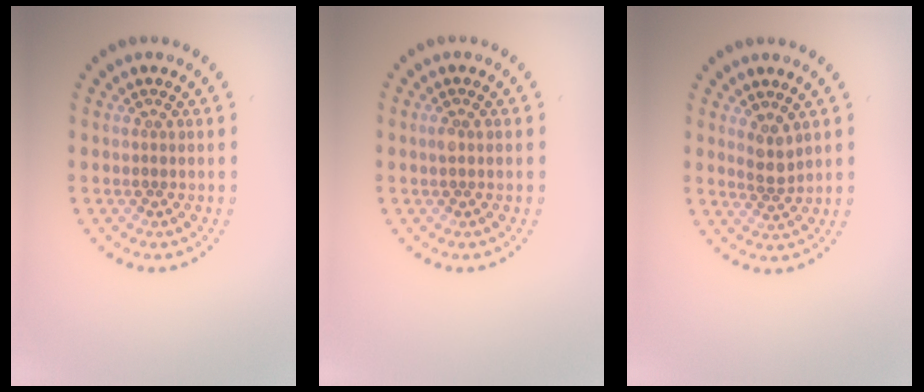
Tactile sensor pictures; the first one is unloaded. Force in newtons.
{"total": 0.5, "press": 0.4, "slide": 0.3}
{"total": 2.1, "press": 1.8, "slide": 1.1}